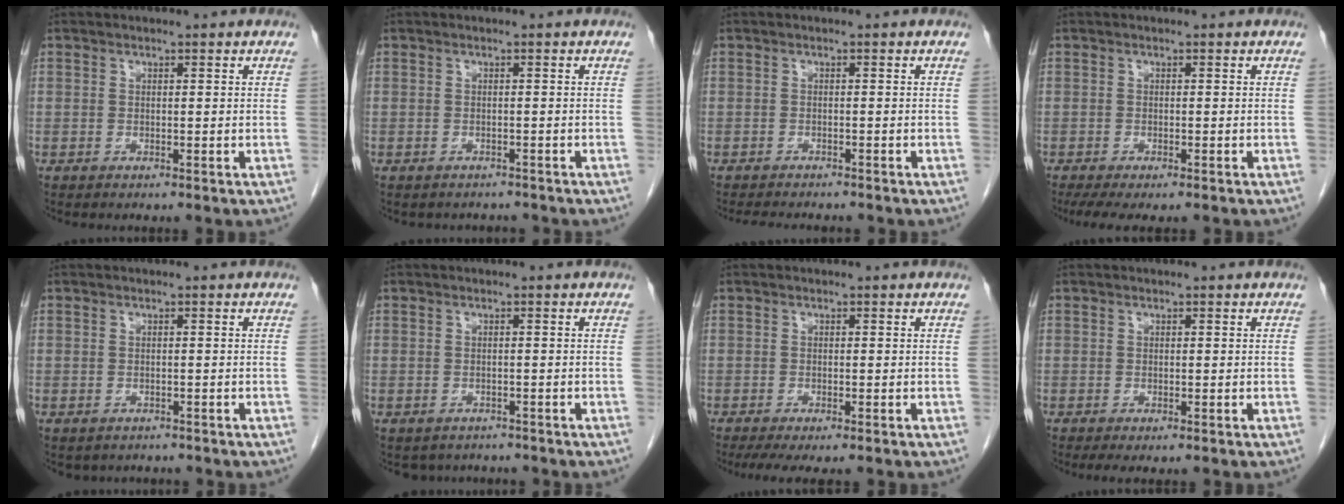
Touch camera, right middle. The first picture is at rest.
{"total": 2.8, "force": [-2.5, 1.3, 0.0], "torque": [-0.003, 0.001, -0.034]}
{"total": 5.5, "force": [-5.0, 1.2, 2.0], "torque": [-0.024, -0.007, -0.072]}
{"total": 6.0, "force": [-4.6, 1.7, 3.5], "torque": [-0.049, -0.013, -0.071]}
{"total": 2.4, "force": [-1.9, 1.4, 0.3], "torque": [-0.005, 0.002, -0.024]}
{"total": 3.5, "force": [-3.0, 1.8, 0.2], "torque": [-0.001, 0.004, -0.039]}
{"total": 5.1, "force": [-3.9, 1.1, 3.2], "torque": [-0.046, -0.013, -0.060]}
{"total": 1.5, "force": [-0.9, 0.6, 1.1], "torque": [-0.016, -0.003, -0.010]}